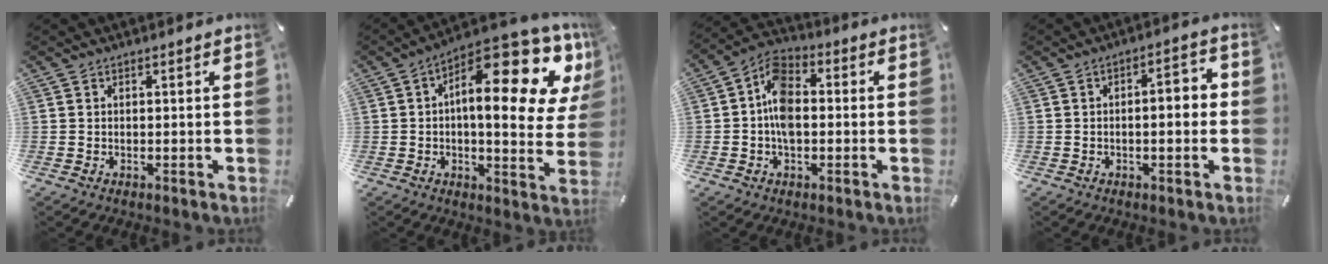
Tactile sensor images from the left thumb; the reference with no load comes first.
{"total": 20.7, "force": [8.6, 7.2, 17.4], "torque": [-0.249, -0.073, 0.132]}
{"total": 9.0, "force": [-1.1, 5.7, 6.8], "torque": [-0.145, 0.016, -0.022]}
{"total": 5.5, "force": [-0.9, 2.4, 4.9], "torque": [-0.070, 0.008, -0.022]}